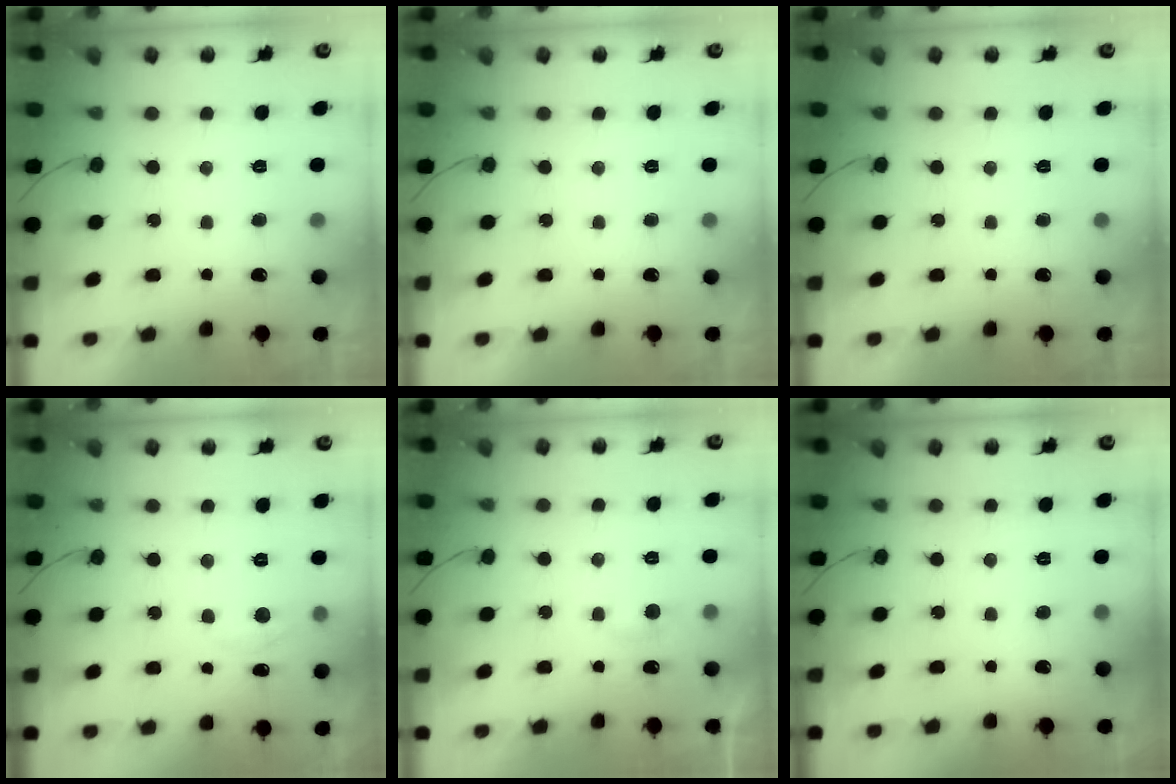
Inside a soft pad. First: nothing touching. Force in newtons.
{"total": 0.0}
{"total": 0.0}
{"total": 6.2, "press": 6.1, "slide": 0.9}
{"total": 3.8, "press": 3.7, "slide": 0.4}
{"total": 0.0}